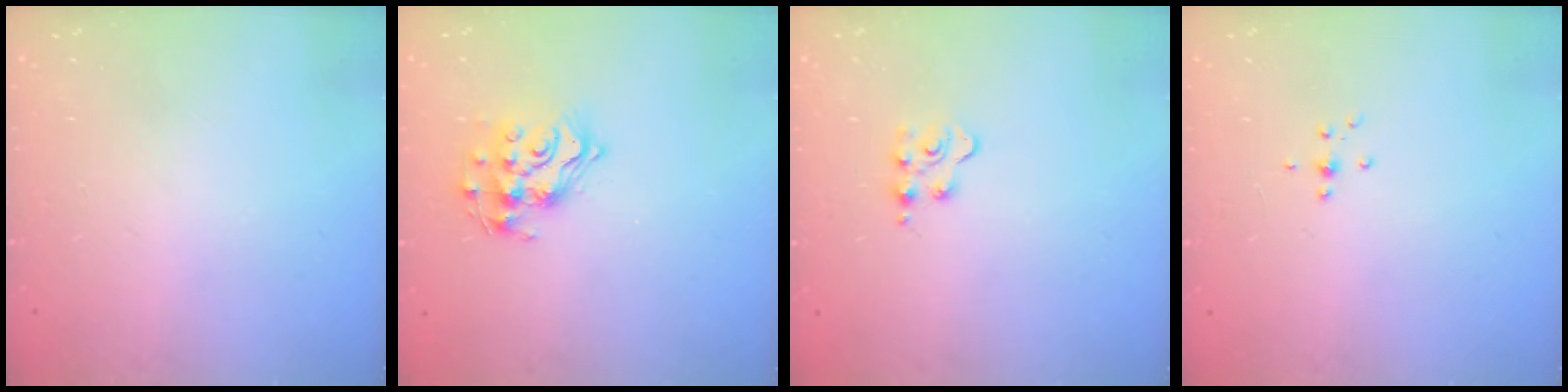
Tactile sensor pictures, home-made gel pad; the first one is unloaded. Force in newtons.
{"total": 12.6, "press": 12.6, "slide": 0.8}
{"total": 3.0, "press": 2.9, "slide": 0.4}
{"total": 3.9, "press": 3.9, "slide": 0.7}